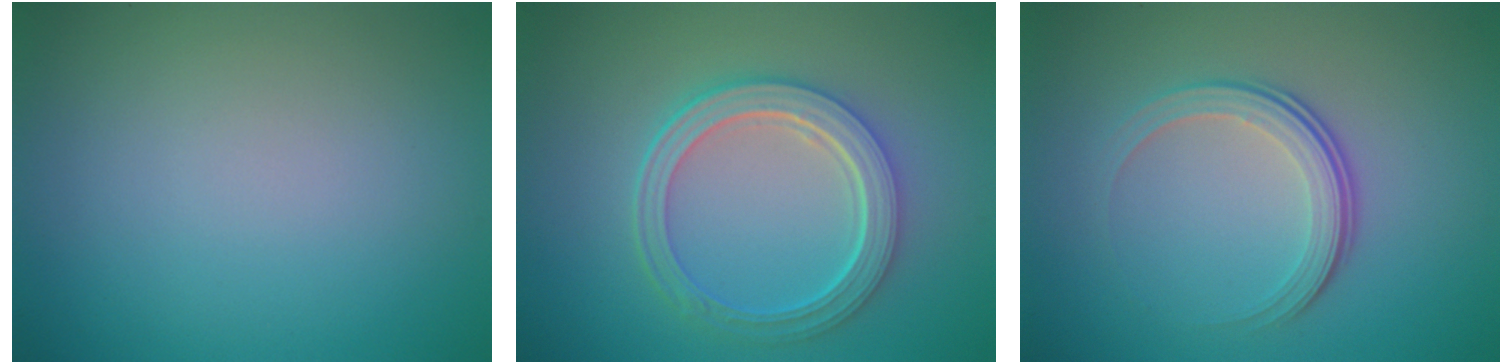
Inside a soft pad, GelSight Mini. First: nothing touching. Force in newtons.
{"total": 5.6, "press": 4.1, "slide": 3.8}
{"total": 4.0, "press": 2.6, "slide": 3.0}